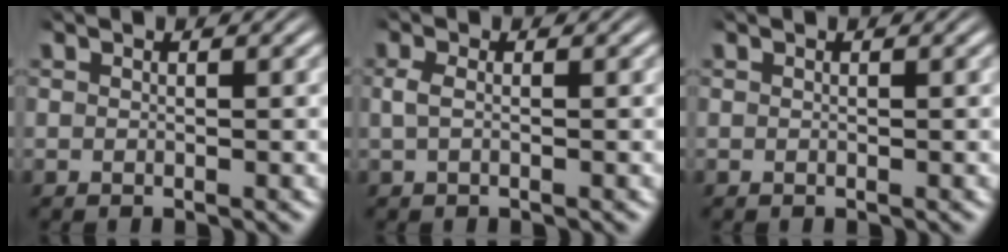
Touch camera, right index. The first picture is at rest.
{"total": 1.2, "force": [-0.7, 0.7, 0.7], "torque": [-0.031, -0.009, -0.009]}
{"total": 0.0}